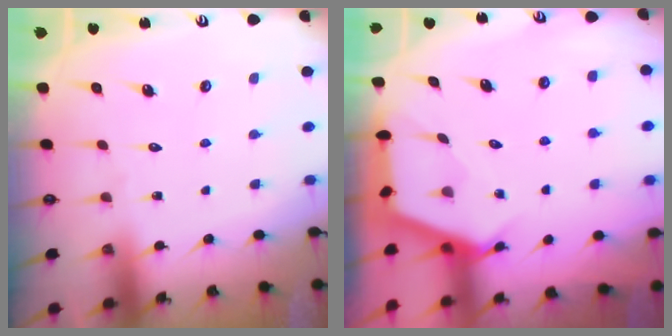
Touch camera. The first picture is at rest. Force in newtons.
{"total": 2.7, "press": 2.7, "slide": 0.3}